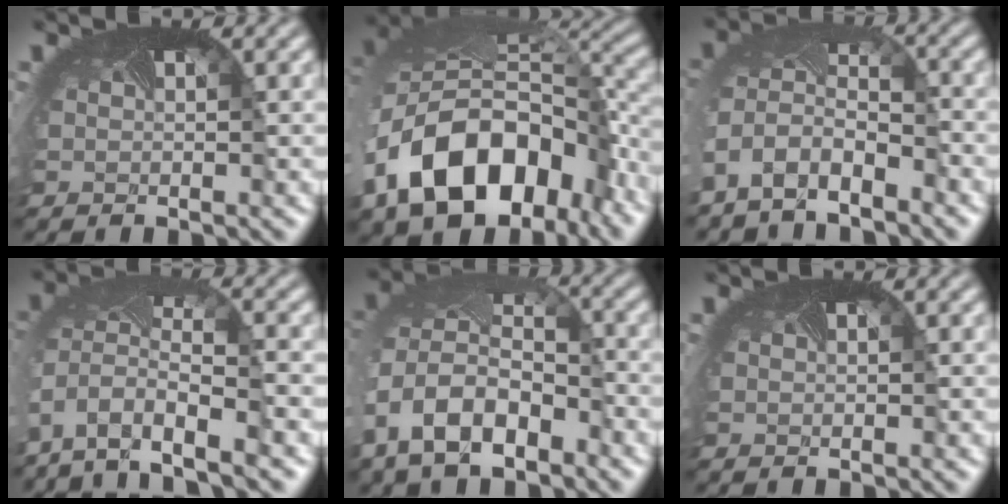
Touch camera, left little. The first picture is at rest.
{"total": 14.6, "force": [-6.2, 9.9, 8.7], "torque": [-0.186, -0.043, -0.093]}
{"total": 4.9, "force": [-3.5, 2.6, 2.3], "torque": [-0.072, -0.019, -0.064]}
{"total": 8.6, "force": [-5.6, 3.7, 5.3], "torque": [-0.138, -0.028, -0.084]}
{"total": 10.5, "force": [-4.3, 7.3, 6.2], "torque": [-0.141, -0.033, -0.057]}
{"total": 0.0}